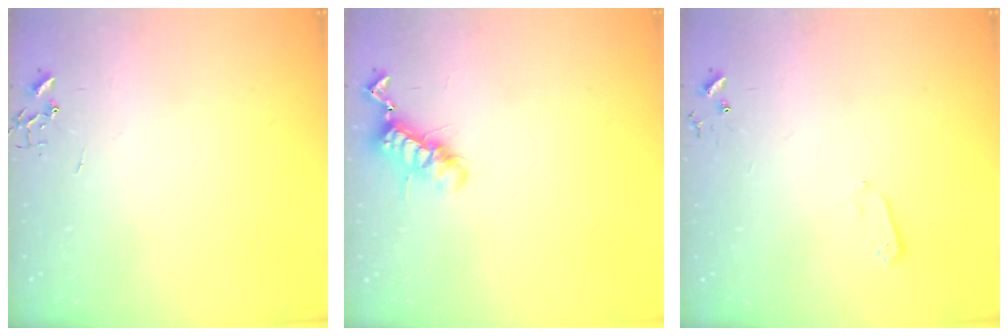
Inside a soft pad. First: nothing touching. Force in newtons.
{"total": 11.0, "press": 10.9, "slide": 1.1}
{"total": 2.4, "press": 2.3, "slide": 0.4}